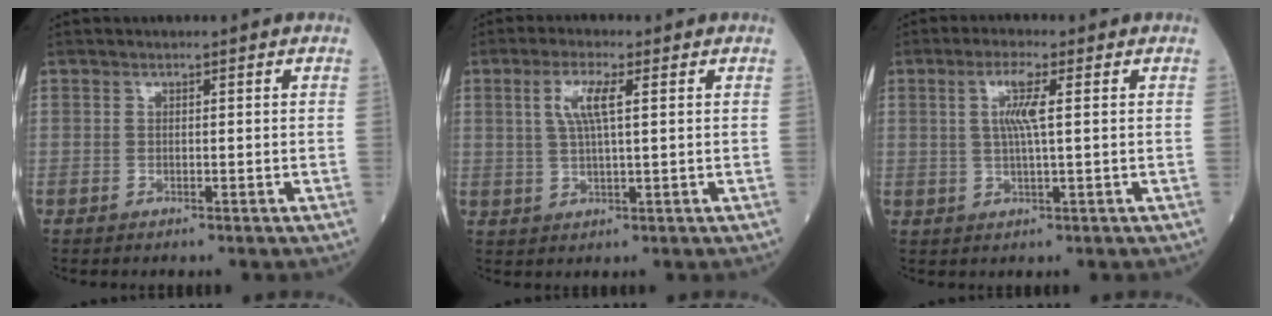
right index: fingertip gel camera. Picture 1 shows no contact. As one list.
[{"total": 5.0, "force": [1.6, 0.6, 4.7], "torque": [-0.100, 0.006, 0.033]}, {"total": 4.6, "force": [1.1, 0.0, 4.5], "torque": [-0.089, 0.004, 0.021]}]